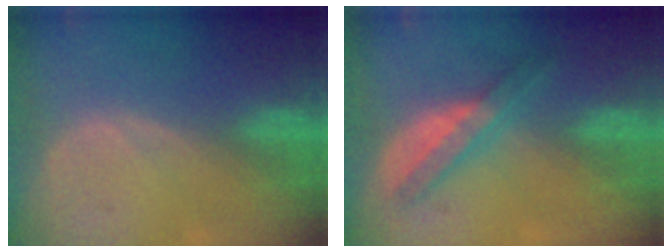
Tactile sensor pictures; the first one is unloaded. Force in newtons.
{"total": 5.4, "press": 5.0, "slide": 1.8}